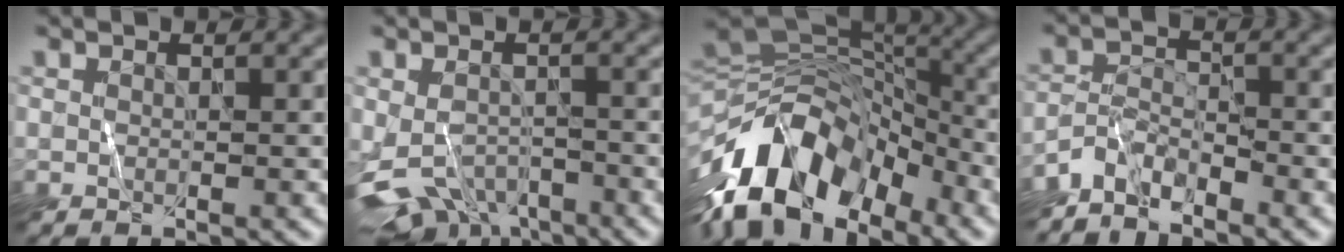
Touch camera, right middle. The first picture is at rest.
{"total": 5.6, "force": [-3.2, 3.3, 3.3], "torque": [-0.062, -0.023, -0.054]}
{"total": 13.4, "force": [-6.8, 7.7, 8.7], "torque": [-0.166, 0.023, -0.136]}
{"total": 3.1, "force": [-2.8, 0.9, 0.8], "torque": [-0.016, 0.003, -0.068]}